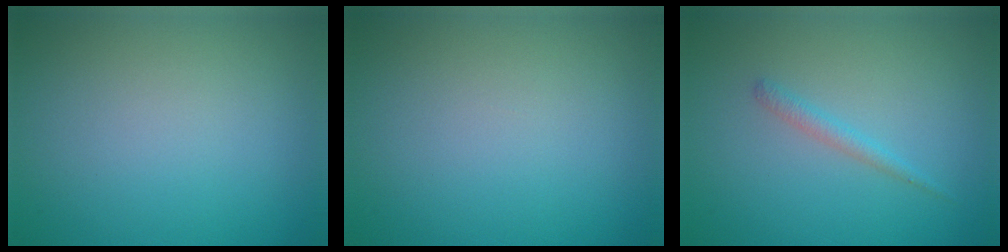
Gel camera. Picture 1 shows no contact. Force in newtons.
{"total": 0.0}
{"total": 1.2, "press": 1.2, "slide": 0.0}